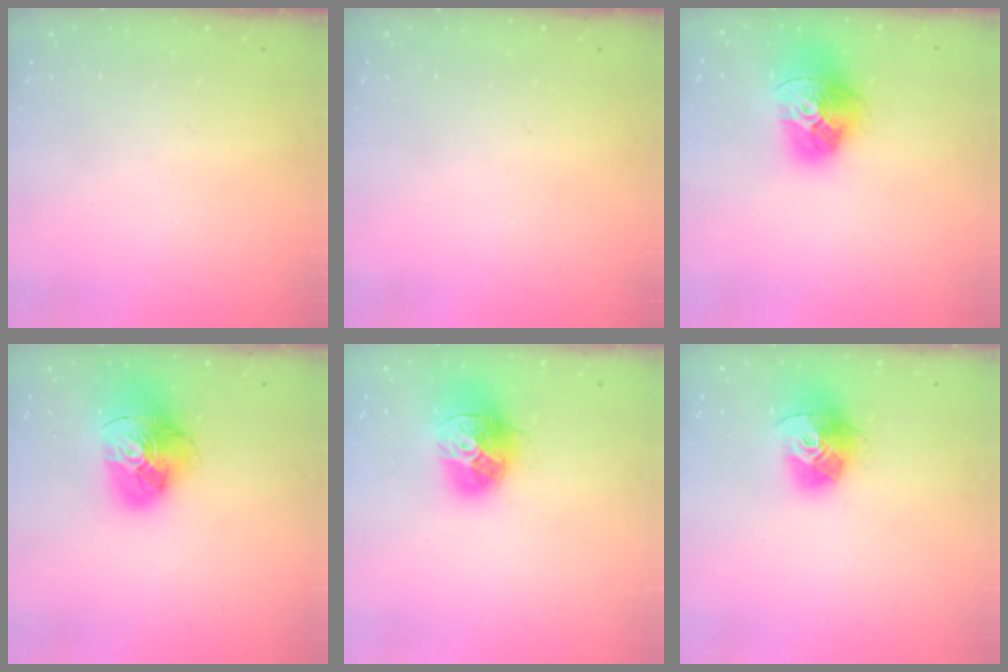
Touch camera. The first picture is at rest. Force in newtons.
{"total": 0.0}
{"total": 17.4, "press": 17.3, "slide": 1.7}
{"total": 17.2, "press": 17.0, "slide": 1.9}
{"total": 17.1, "press": 17.0, "slide": 1.5}
{"total": 15.2, "press": 15.2, "slide": 1.5}